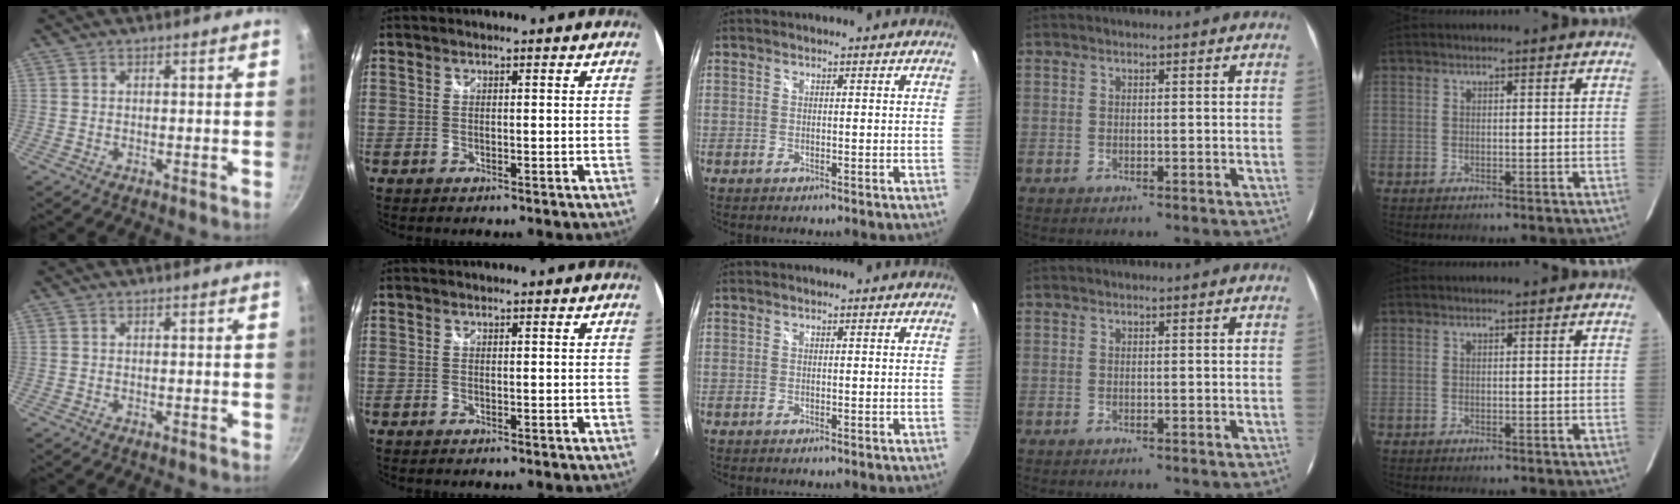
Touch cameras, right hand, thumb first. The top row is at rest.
{}